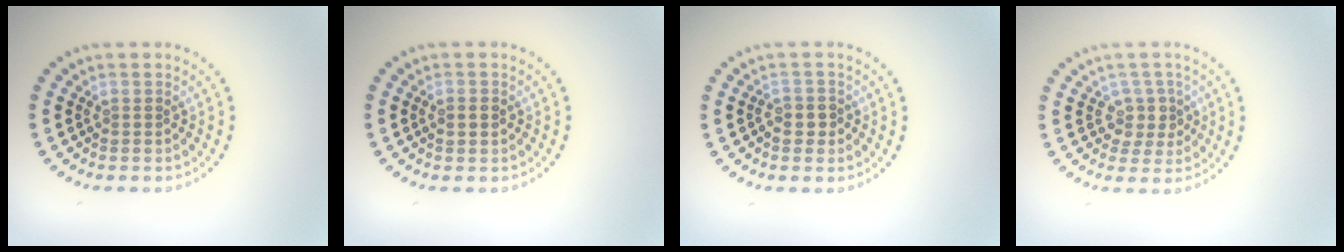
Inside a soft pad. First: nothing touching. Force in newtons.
{"total": 1.6, "press": 1.6, "slide": 0.1}
{"total": 1.2, "press": 1.1, "slide": 0.3}
{"total": 2.3, "press": 1.9, "slide": 1.2}